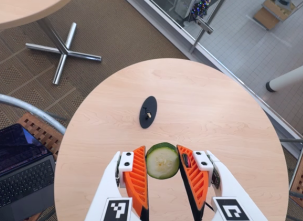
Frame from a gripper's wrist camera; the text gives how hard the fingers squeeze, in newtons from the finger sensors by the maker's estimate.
{"total": 7.8, "left": 8.1, "right": 7.4}